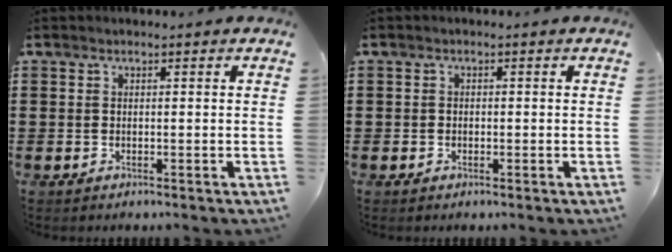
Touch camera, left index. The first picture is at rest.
{"total": 0.8, "force": [-0.4, 0.6, 0.2], "torque": [-0.007, 0.002, -0.008]}